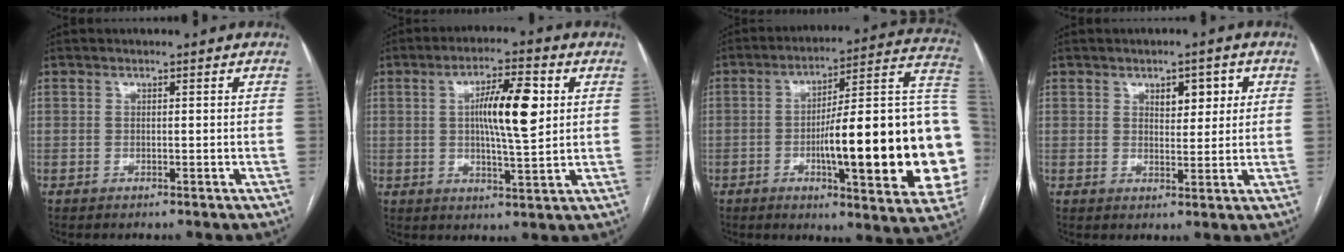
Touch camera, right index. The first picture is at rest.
{"total": 9.8, "force": [2.0, 1.6, 9.5], "torque": [-0.160, 0.008, 0.033]}
{"total": 27.7, "force": [-4.2, 4.2, 27.0], "torque": [-0.281, 0.019, -0.060]}
{"total": 4.4, "force": [1.8, 2.1, 3.4], "torque": [-0.045, 0.006, 0.029]}